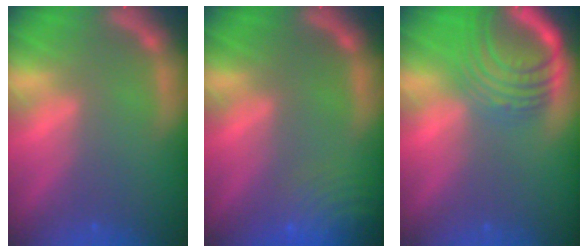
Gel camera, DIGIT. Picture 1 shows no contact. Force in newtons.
{"total": 10.0}
{"total": 9.1}